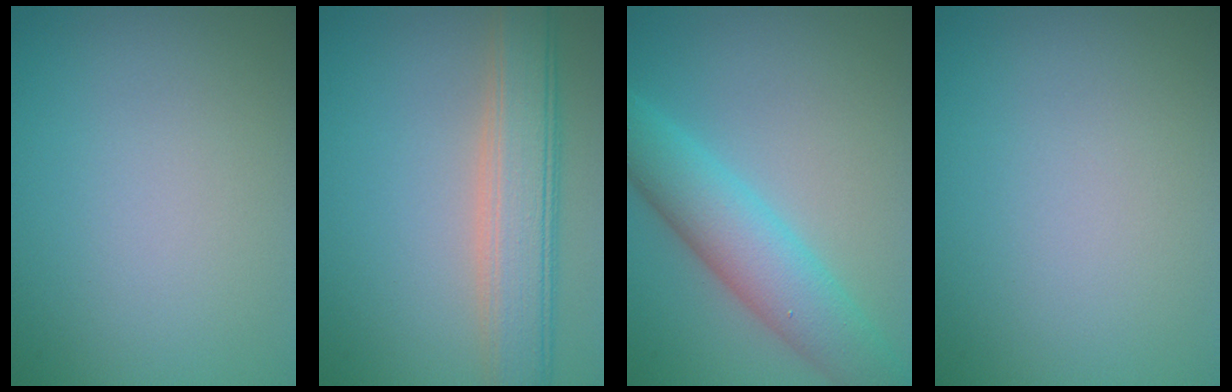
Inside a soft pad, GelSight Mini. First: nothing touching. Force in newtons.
{"total": 6.0, "press": 5.9, "slide": 0.5}
{"total": 6.2, "press": 6.2, "slide": 0.1}
{"total": 0.0}